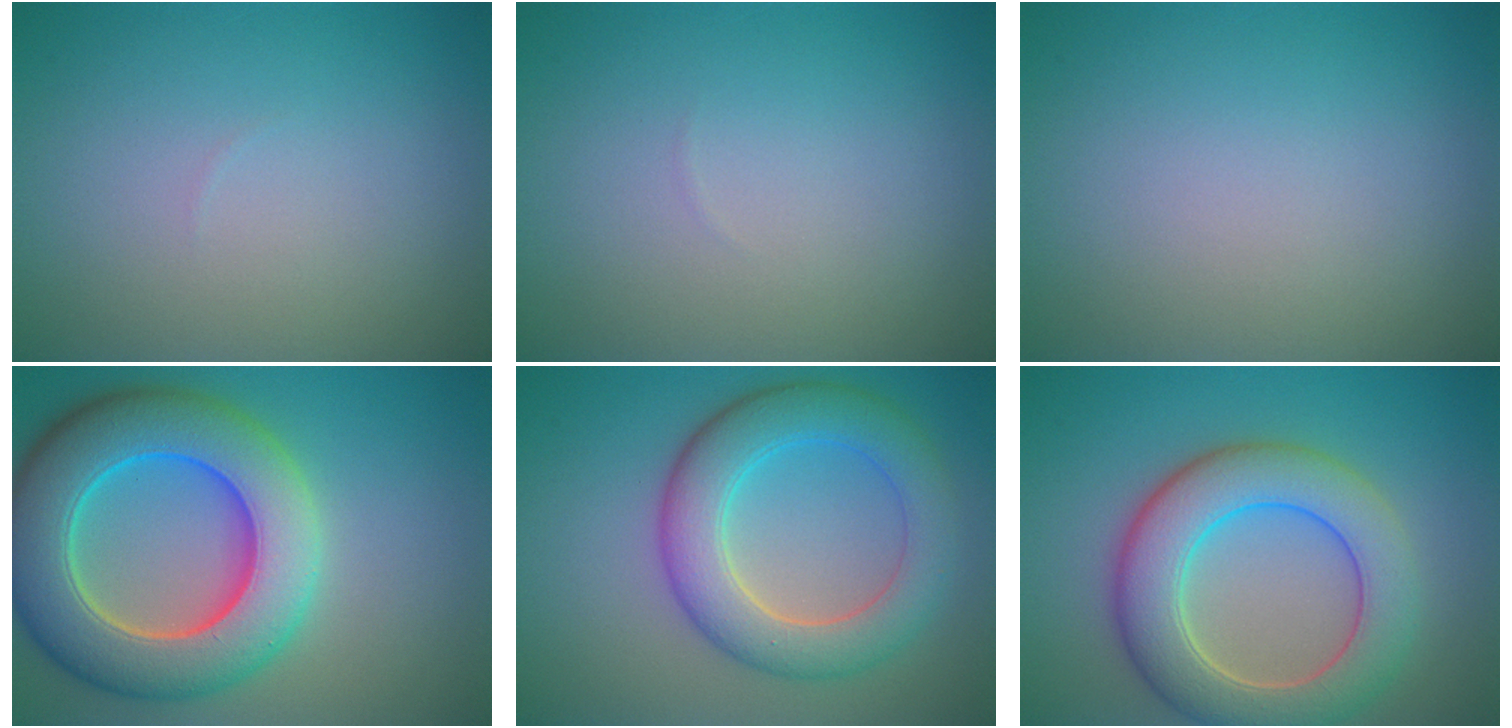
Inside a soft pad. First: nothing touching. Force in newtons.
{"total": 0.0}
{"total": 0.0}
{"total": 11.5, "press": 11.5, "slide": 0.9}
{"total": 6.7, "press": 6.7, "slide": 0.5}
{"total": 7.9, "press": 7.9, "slide": 0.5}